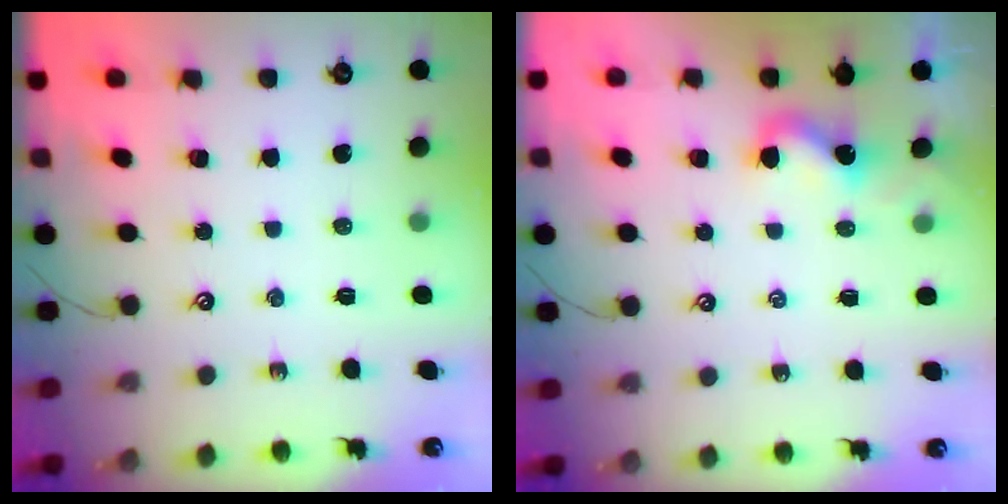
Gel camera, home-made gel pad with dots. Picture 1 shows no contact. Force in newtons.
{"total": 3.8, "press": 3.8, "slide": 0.3}